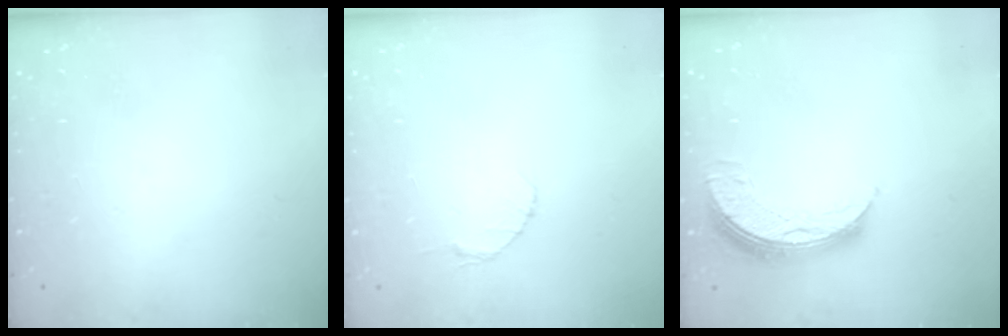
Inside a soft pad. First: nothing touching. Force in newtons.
{"total": 2.6, "press": 2.6, "slide": 0.3}
{"total": 9.8, "press": 9.8, "slide": 0.6}